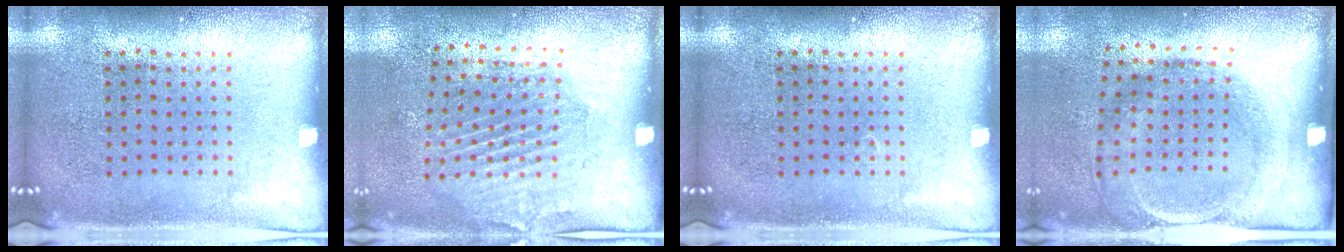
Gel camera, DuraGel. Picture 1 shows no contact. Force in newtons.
{"total": 2.0, "press": 1.2, "slide": 1.6}
{"total": 0.0}
{"total": 1.9, "press": 1.2, "slide": 1.5}